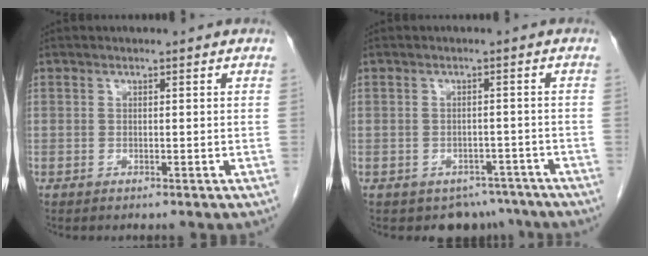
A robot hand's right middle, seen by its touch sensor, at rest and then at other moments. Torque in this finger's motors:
{"motor_torque": [0.02, -0.02, 0.01, 0.00]}